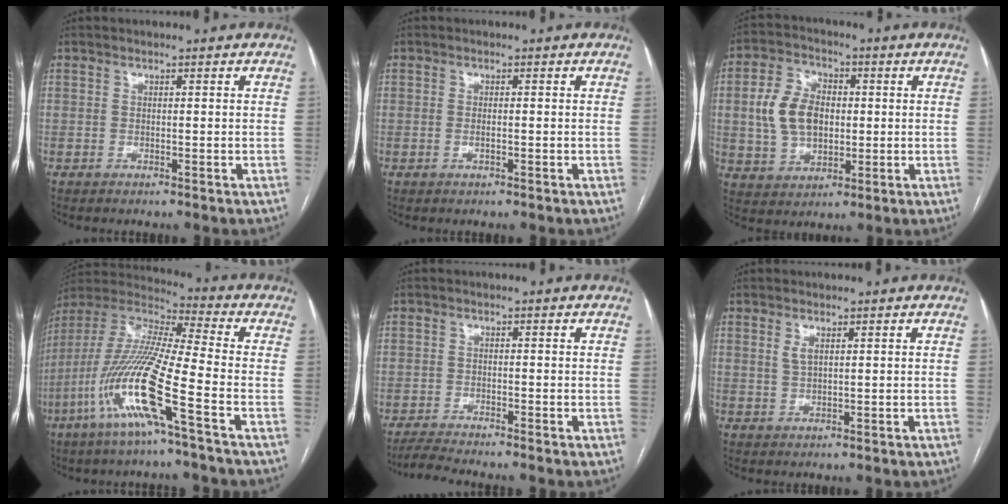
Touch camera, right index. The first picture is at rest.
{"total": 1.2, "force": [-0.3, 0.3, 1.1], "torque": [-0.024, -0.001, -0.005]}
{"total": 9.9, "force": [0.6, 6.8, 7.2], "torque": [-0.159, 0.022, 0.017]}
{"total": 17.4, "force": [-7.0, 0.3, 15.9], "torque": [-0.337, -0.019, -0.143]}
{"total": 2.6, "force": [-2.5, -0.7, 0.6], "torque": [-0.018, -0.016, -0.046]}
{"total": 1.8, "force": [0.8, 0.7, 1.4], "torque": [-0.030, -0.001, 0.021]}